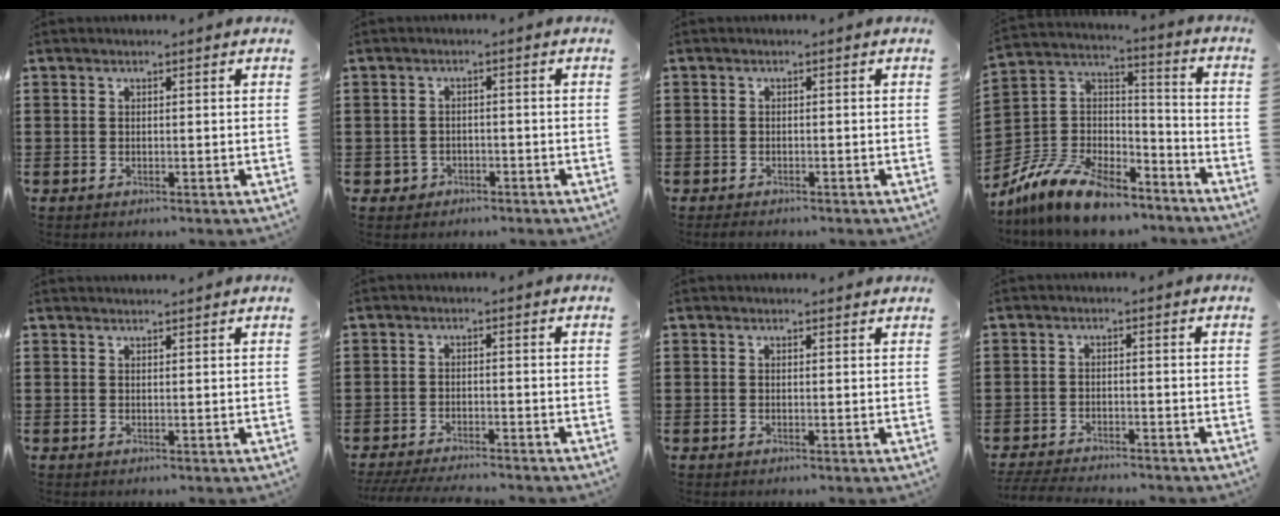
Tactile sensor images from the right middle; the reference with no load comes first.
{"total": 1.7, "force": [-1.3, 1.1, 0.1], "torque": [-0.010, -0.001, -0.031]}
{"total": 1.0, "force": [-0.9, 0.5, 0.1], "torque": [-0.004, -0.001, -0.019]}
{"total": 11.8, "force": [-9.9, 4.0, 5.0], "torque": [-0.125, 0.024, -0.200]}
{"total": 1.1, "force": [1.1, -0.1, 0.1], "torque": [-0.003, -0.003, 0.020]}
{"total": 3.4, "force": [-3.3, 0.1, 0.8], "torque": [-0.029, -0.008, -0.072]}
{"total": 0.6, "force": [0.5, 0.3, 0.1], "torque": [0.005, -0.002, 0.007]}
{"total": 3.4, "force": [-3.3, 0.2, 0.5], "torque": [-0.018, -0.004, -0.072]}